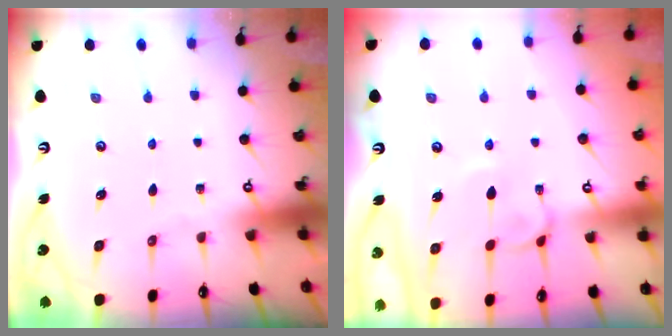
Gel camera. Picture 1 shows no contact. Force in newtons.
{"total": 4.2, "press": 4.2, "slide": 0.1}